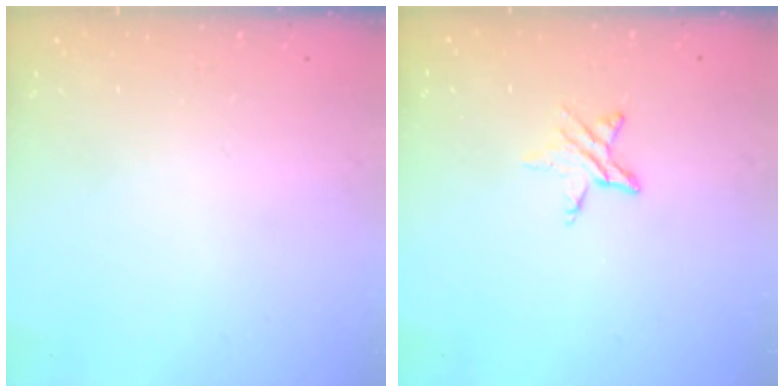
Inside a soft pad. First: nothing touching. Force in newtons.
{"total": 5.6, "press": 5.5, "slide": 0.6}